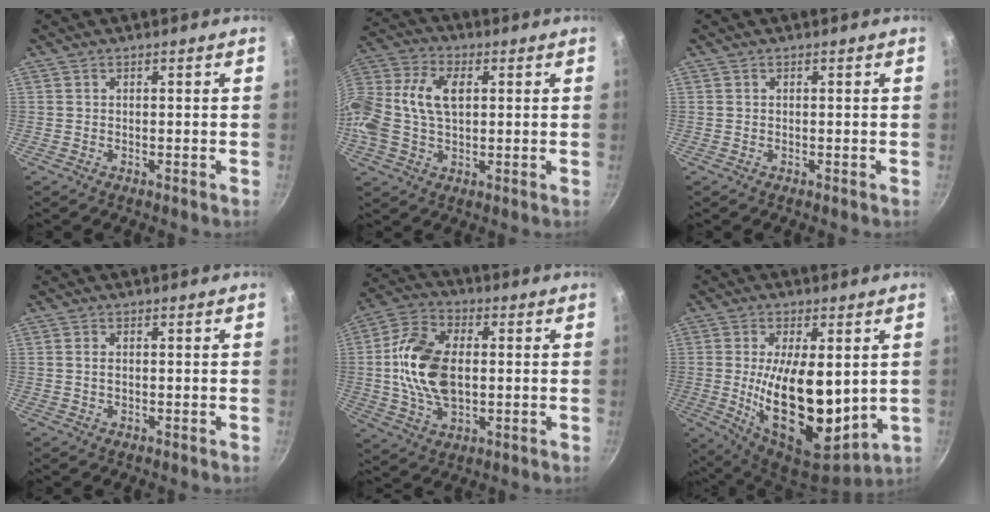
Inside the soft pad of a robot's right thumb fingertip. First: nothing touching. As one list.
[{"total": 14.2, "force": [1.3, 9.0, 10.9], "torque": [-0.223, 0.025, 0.011]}, {"total": 0.0}, {"total": 1.2, "force": [0.1, 0.7, 1.0], "torque": [-0.019, 0.002, 0.000]}, {"total": 15.2, "force": [0.4, 9.3, 12.1], "torque": [-0.213, 0.014, -0.001]}, {"total": 20.1, "force": [0.3, 9.5, 17.8], "torque": [-0.284, -0.029, 0.019]}]